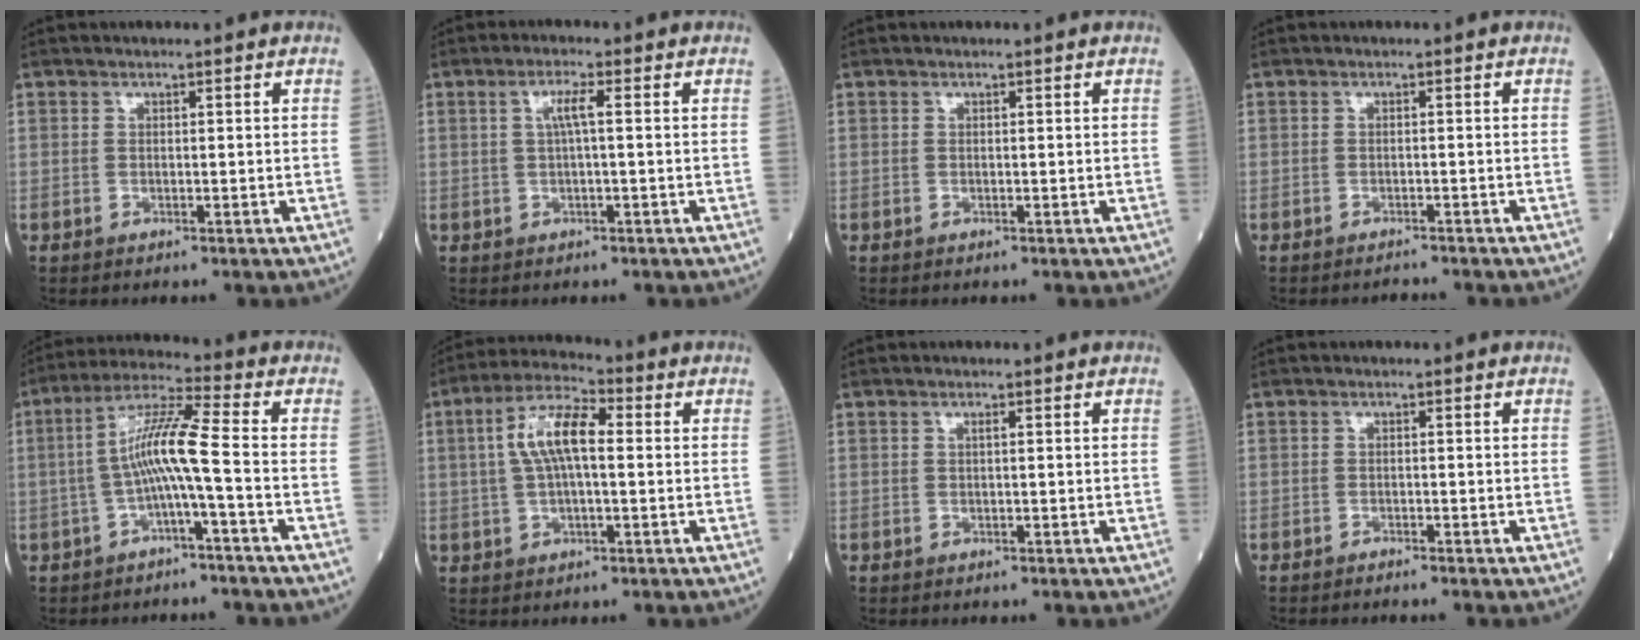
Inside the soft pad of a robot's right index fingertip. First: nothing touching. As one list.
[{"total": 2.6, "force": [0.4, 0.1, 2.6], "torque": [-0.054, 0.007, 0.009]}, {"total": 0.0}, {"total": 1.4, "force": [-1.4, -0.2, -0.1], "torque": [0.001, -0.005, -0.017]}, {"total": 8.1, "force": [-1.6, -0.5, 7.9], "torque": [-0.151, 0.025, -0.031]}, {"total": 8.7, "force": [1.2, 2.7, 8.1], "torque": [-0.165, 0.024, 0.018]}, {"total": 0.0}, {"total": 1.4, "force": [-1.2, -0.2, 0.5], "torque": [-0.008, 0.001, -0.017]}]